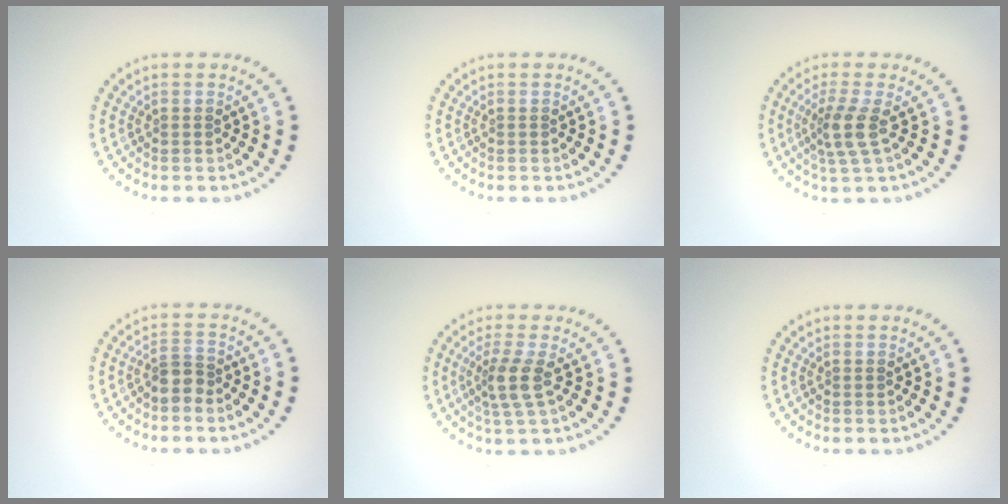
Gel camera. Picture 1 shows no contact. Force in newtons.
{"total": 0.0}
{"total": 3.0, "press": 2.3, "slide": 1.9}
{"total": 2.1, "press": 1.6, "slide": 1.3}
{"total": 2.7, "press": 2.2, "slide": 1.7}
{"total": 0.0}